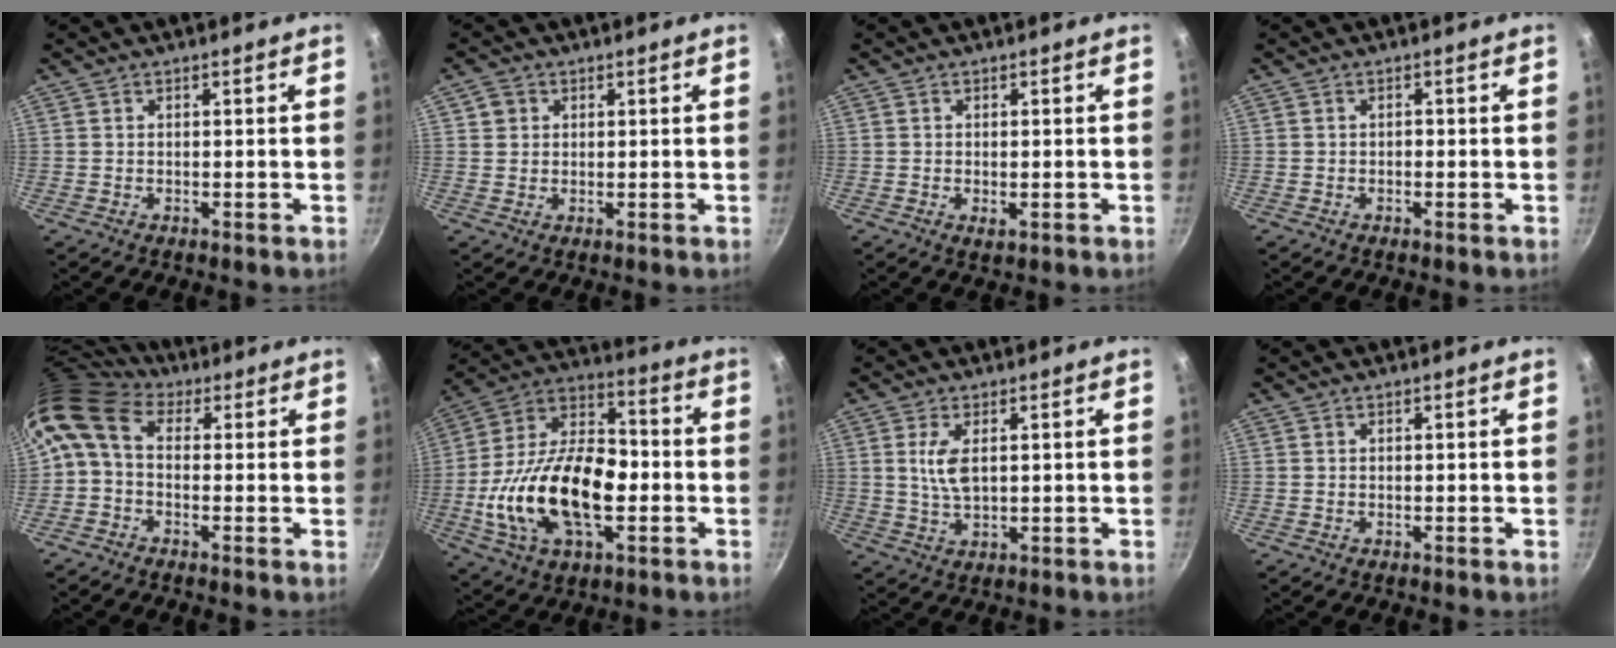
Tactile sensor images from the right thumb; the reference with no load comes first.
{"total": 2.8, "force": [0.8, 2.5, 0.8], "torque": [-0.001, 0.003, 0.011]}
{"total": 1.9, "force": [-0.4, 0.9, 1.7], "torque": [-0.027, -0.004, -0.004]}
{"total": 0.7, "force": [-0.3, 0.5, 0.4], "torque": [-0.006, 0.004, -0.006]}
{"total": 8.3, "force": [1.4, 5.8, 5.8], "torque": [-0.111, 0.026, 0.006]}
{"total": 24.1, "force": [-4.3, 13.9, 19.2], "torque": [-0.335, 0.039, -0.081]}
{"total": 5.4, "force": [1.3, 2.6, 4.6], "torque": [-0.089, -0.009, 0.028]}
{"total": 0.0}